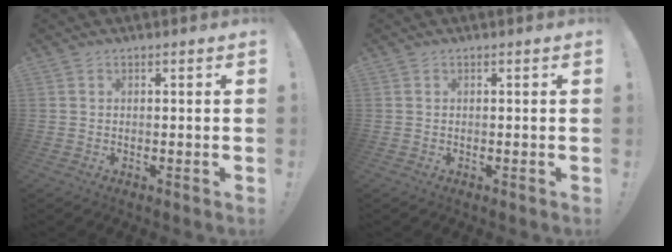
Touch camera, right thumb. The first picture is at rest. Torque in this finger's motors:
{"motor_torque": [0.06, 0.06, 0.03, -0.13, -0.03]}